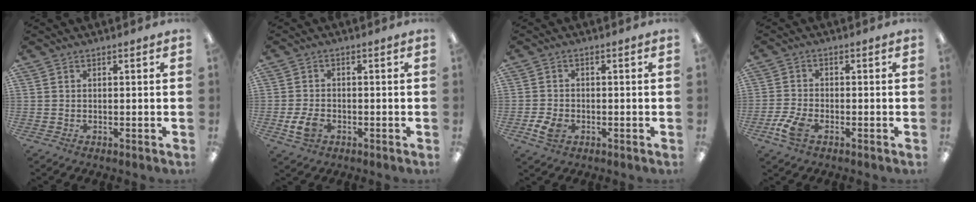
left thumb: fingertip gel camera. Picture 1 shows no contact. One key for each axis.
{"total": 4.8, "fx": -1.7, "fy": 3.1, "fz": 3.3, "tx": -0.078, "ty": 0.001, "tz": -0.034}
{"total": 4.2, "fx": -1.8, "fy": 2.9, "fz": 2.6, "tx": -0.058, "ty": 0.003, "tz": -0.033}
{"total": 5.3, "fx": -2.6, "fy": 2.7, "fz": 3.8, "tx": -0.089, "ty": 0.001, "tz": -0.051}